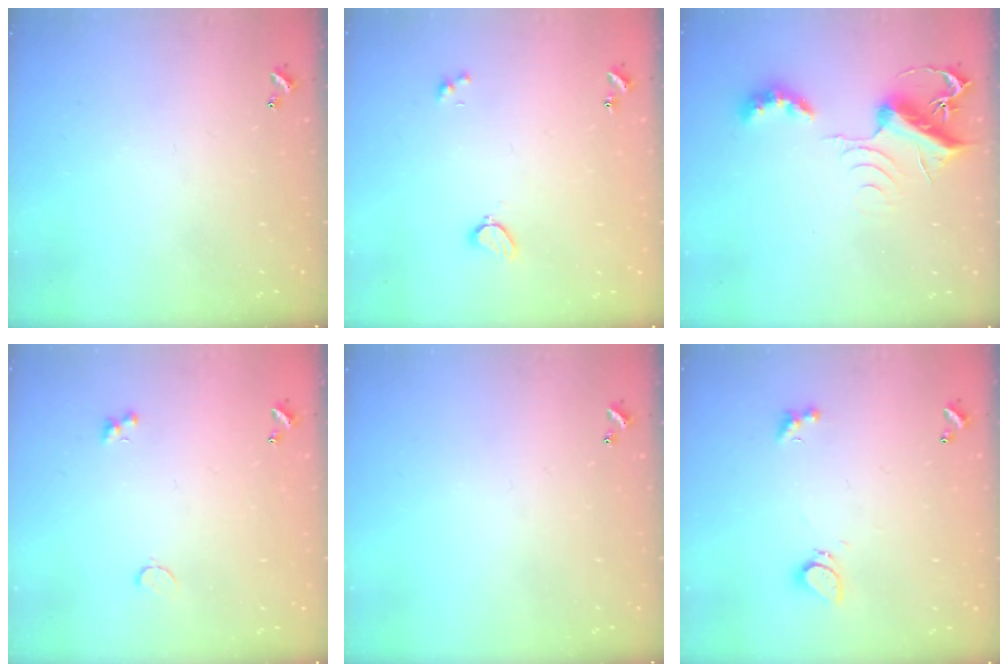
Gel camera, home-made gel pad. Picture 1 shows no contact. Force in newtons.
{"total": 1.7, "press": 1.6, "slide": 0.6}
{"total": 10.3, "press": 10.2, "slide": 1.0}
{"total": 1.4, "press": 1.3, "slide": 0.5}
{"total": 0.0}
{"total": 2.4, "press": 2.4, "slide": 0.5}